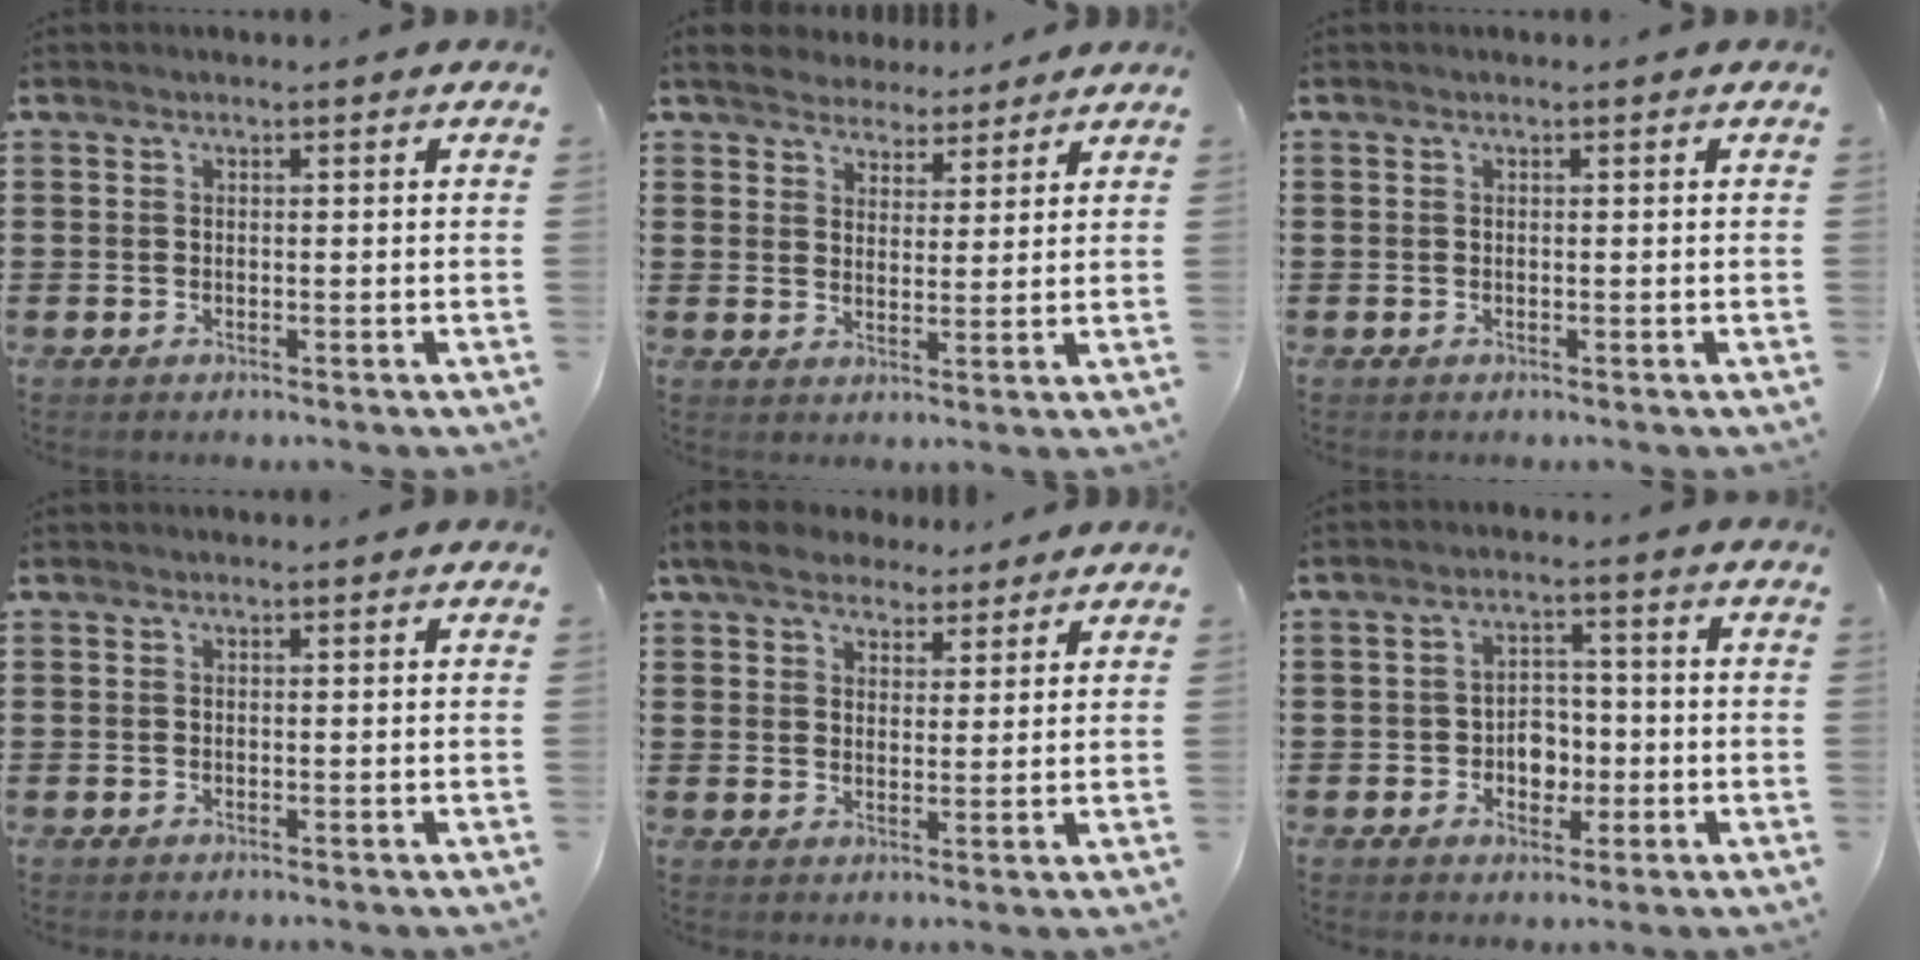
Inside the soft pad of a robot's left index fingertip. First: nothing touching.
{"total": 4.3, "force": [4.0, 1.6, 0.0], "torque": [-0.019, -0.006, 0.073]}
{"total": 0.0}
{"total": 0.0}
{"total": 5.5, "force": [4.5, 2.7, 1.7], "torque": [-0.045, 0.000, 0.082]}
{"total": 4.2, "force": [-1.1, 3.4, 2.2], "torque": [-0.034, 0.001, -0.028]}